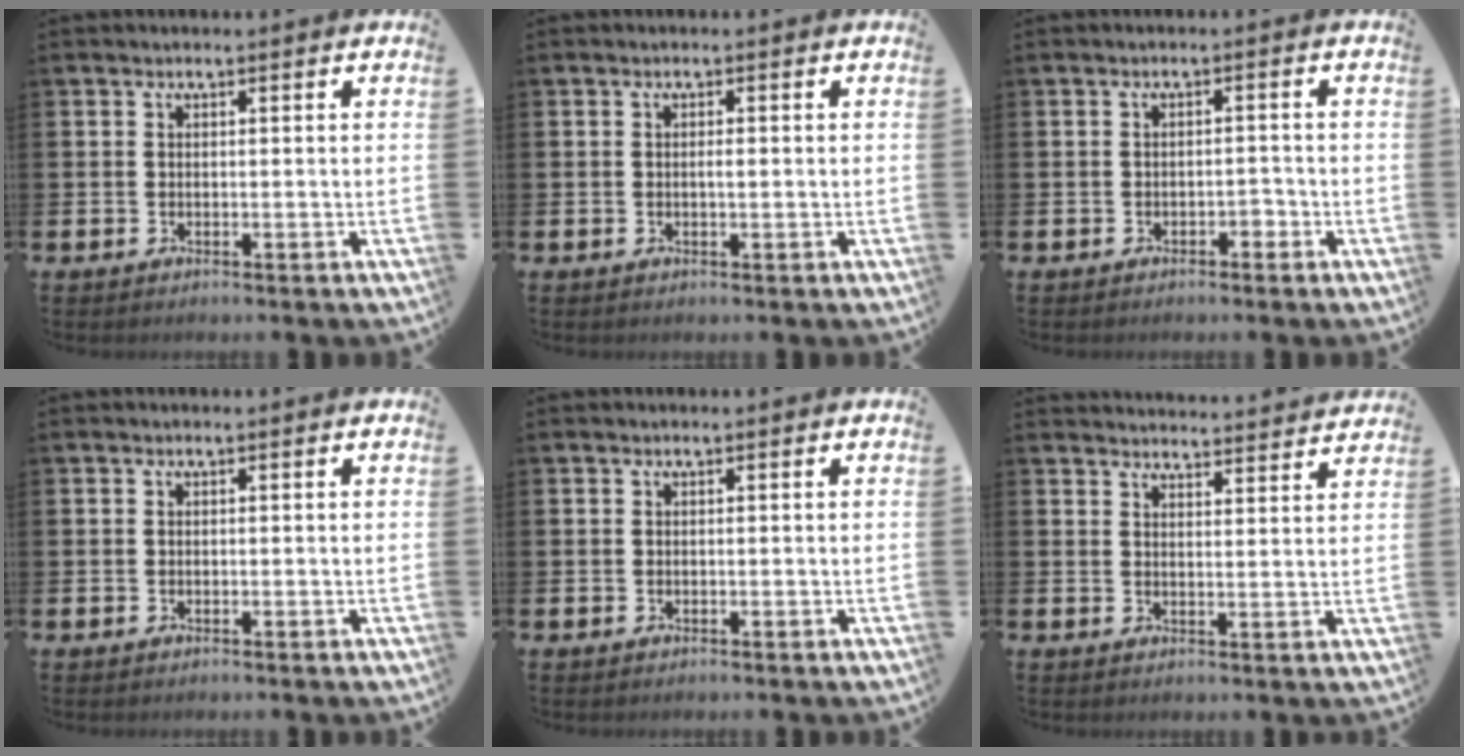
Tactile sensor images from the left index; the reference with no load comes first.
{"total": 0.8, "force": [0.0, 0.2, 0.7], "torque": [-0.010, -0.002, 0.000]}
{"total": 1.1, "force": [-0.9, 0.5, 0.4], "torque": [-0.012, 0.001, -0.020]}
{"total": 0.0}
{"total": 0.0}
{"total": 3.8, "force": [3.8, -0.2, -0.1], "torque": [-0.001, -0.030, 0.067]}